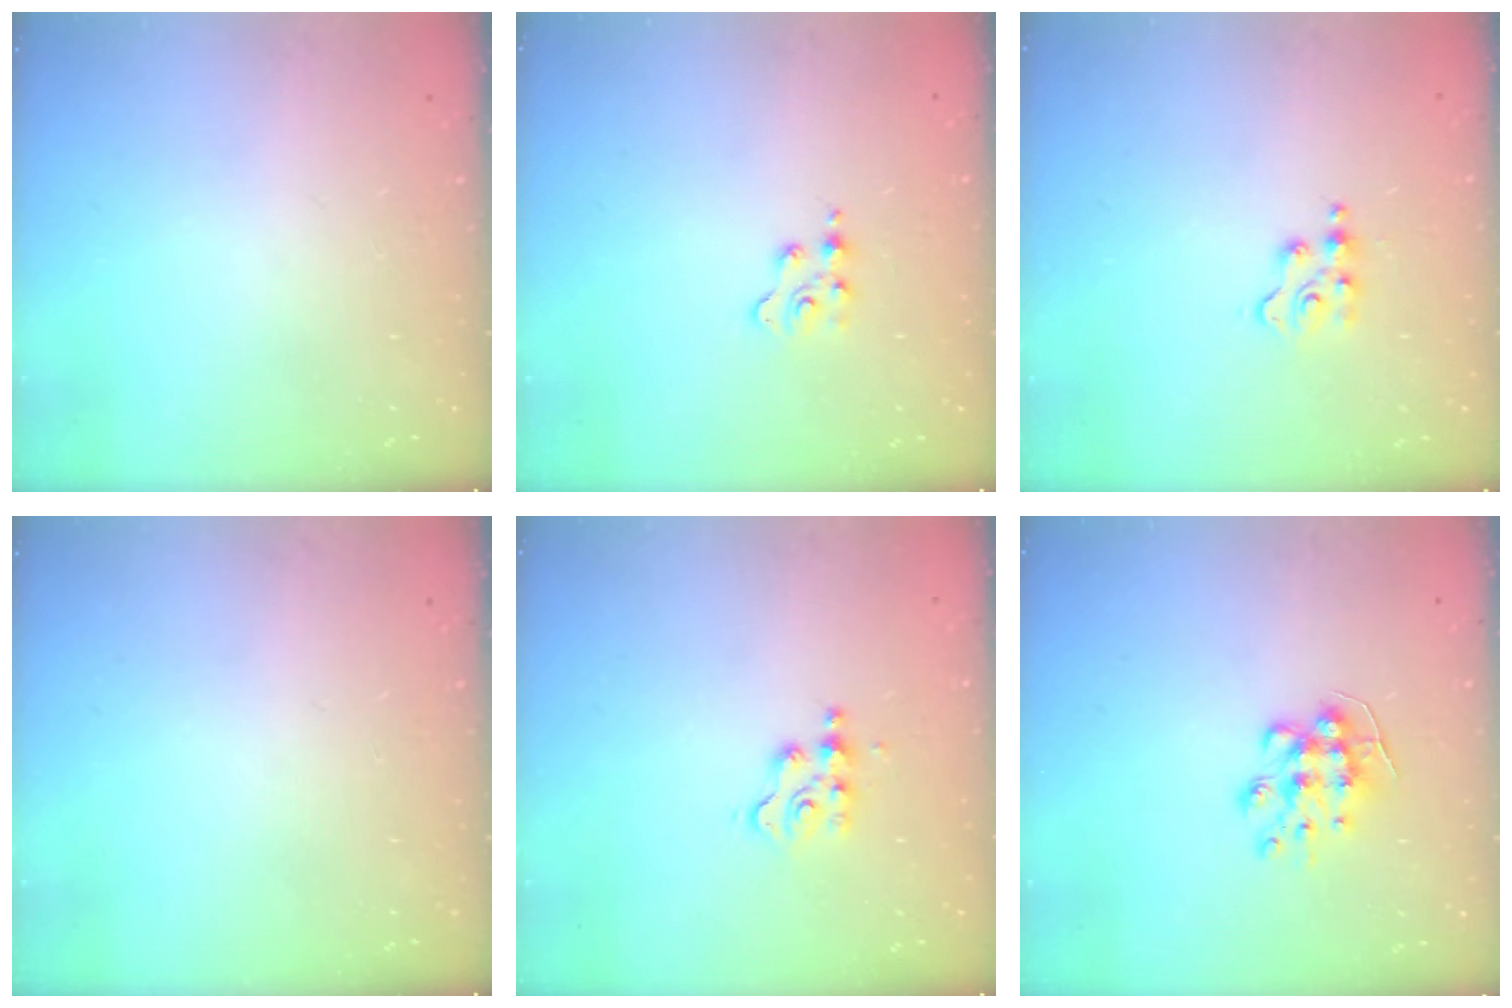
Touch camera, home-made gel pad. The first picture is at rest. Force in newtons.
{"total": 2.6, "press": 2.5, "slide": 0.4}
{"total": 3.5, "press": 3.5, "slide": 0.5}
{"total": 0.0}
{"total": 4.4, "press": 4.4, "slide": 0.6}
{"total": 9.0, "press": 9.0, "slide": 0.1}